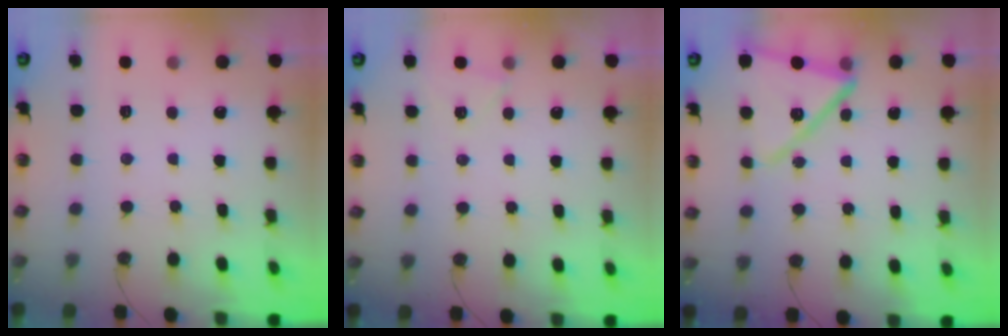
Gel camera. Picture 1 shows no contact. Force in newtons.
{"total": 3.9, "press": 3.6, "slide": 1.6}
{"total": 14.3, "press": 14.2, "slide": 1.0}